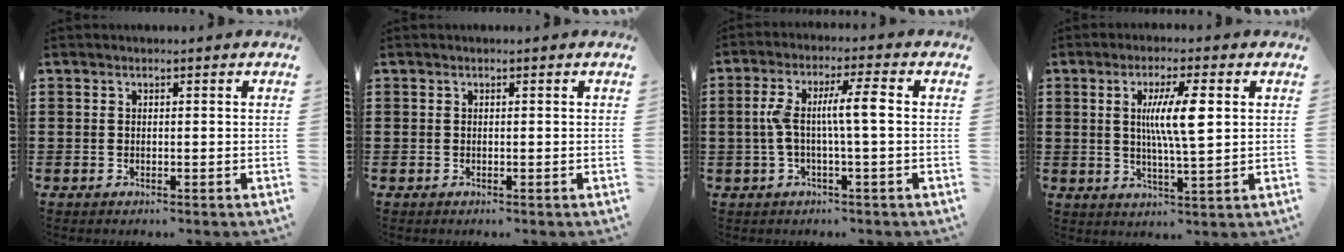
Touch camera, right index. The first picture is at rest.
{"total": 0.0}
{"total": 6.8, "force": [0.1, 1.0, 6.7], "torque": [-0.139, -0.003, -0.007]}
{"total": 8.1, "force": [1.7, 1.0, 7.8], "torque": [-0.151, 0.001, 0.023]}